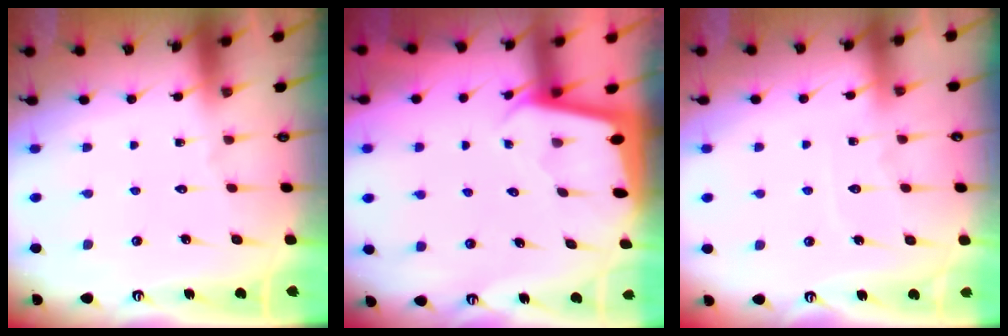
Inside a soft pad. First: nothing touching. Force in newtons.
{"total": 1.8, "press": 1.8, "slide": 0.1}
{"total": 6.3, "press": 6.3, "slide": 0.5}